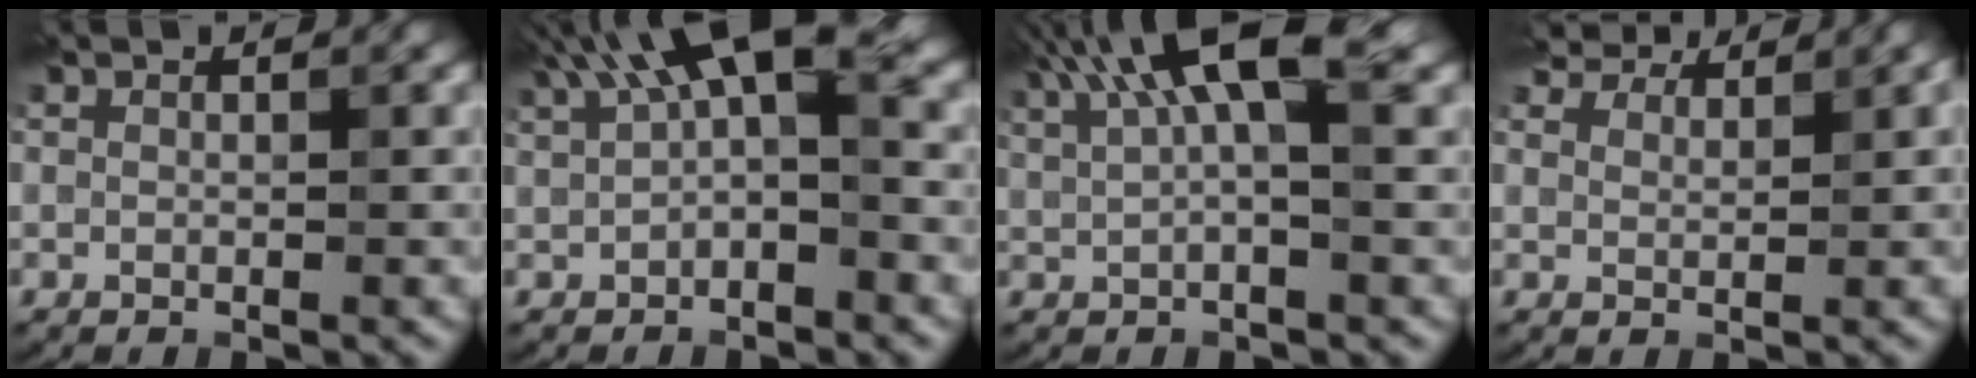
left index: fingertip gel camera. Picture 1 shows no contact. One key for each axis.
{"total": 6.6, "fx": 2.4, "fy": 2.5, "fz": 5.6, "tx": -0.085, "ty": 0.018, "tz": 0.031}
{"total": 7.1, "fx": 3.2, "fy": 1.9, "fz": 6.1, "tx": -0.109, "ty": 0.015, "tz": 0.052}
{"total": 5.9, "fx": 5.1, "fy": 2.1, "fz": 2.1, "tx": -0.053, "ty": 0.008, "tz": 0.084}